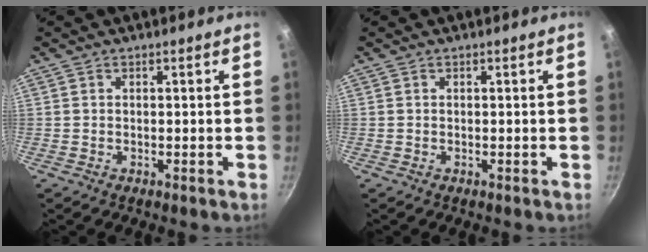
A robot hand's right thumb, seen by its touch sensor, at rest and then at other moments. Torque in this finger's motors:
{"motor_torque": [0.00, 0.00, 0.08, 0.02, 0.00]}